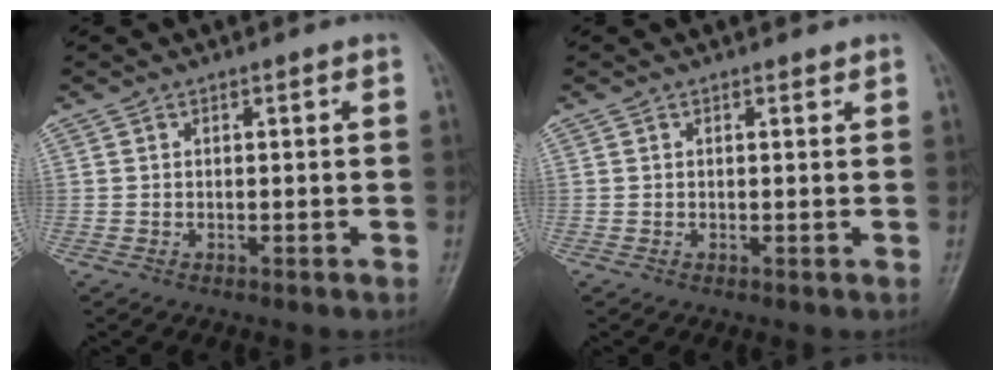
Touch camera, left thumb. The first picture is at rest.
{"total": 0.9, "force": [0.7, 0.5, 0.4], "torque": [-0.002, -0.004, 0.006]}